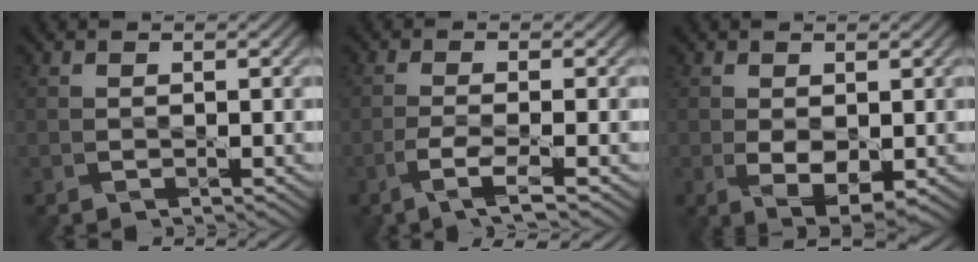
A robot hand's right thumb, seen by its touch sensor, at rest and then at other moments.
{"total": 3.3, "force": [-2.0, 0.1, 2.6], "torque": [-0.057, 0.004, -0.048]}
{"total": 4.2, "force": [-0.6, 2.2, 3.4], "torque": [-0.071, -0.011, -0.004]}